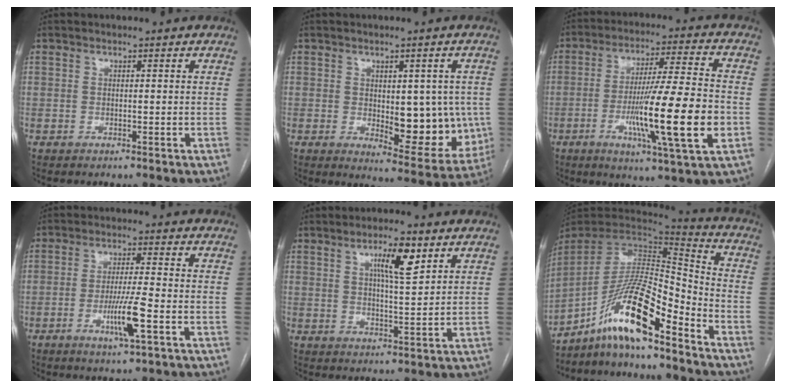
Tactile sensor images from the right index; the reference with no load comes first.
{"total": 12.1, "force": [-0.6, 5.2, 10.9], "torque": [-0.124, -0.006, 0.008]}
{"total": 17.5, "force": [-4.3, 0.2, 17.0], "torque": [-0.288, -0.016, -0.073]}
{"total": 6.8, "force": [-2.4, -0.3, 6.3], "torque": [-0.117, -0.013, -0.045]}
{"total": 6.5, "force": [3.3, 1.0, 5.5], "torque": [-0.094, 0.002, 0.054]}
{"total": 16.2, "force": [-10.9, 2.0, 11.8], "torque": [-0.225, 0.010, -0.197]}